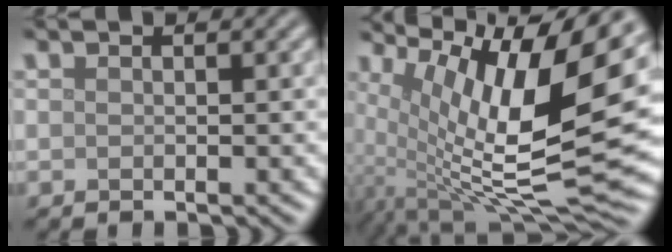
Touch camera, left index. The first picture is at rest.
{"total": 15.1, "force": [3.3, 4.9, 13.9], "torque": [-0.261, -0.001, 0.071]}